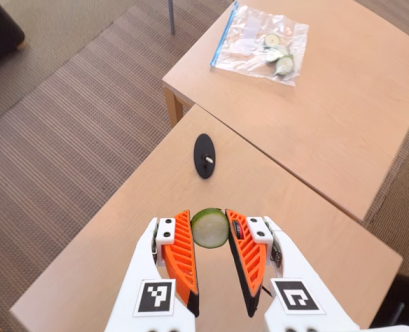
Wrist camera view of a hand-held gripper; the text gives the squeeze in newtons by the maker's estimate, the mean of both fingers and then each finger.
{"total": 8.4, "left": 8.1, "right": 8.7}